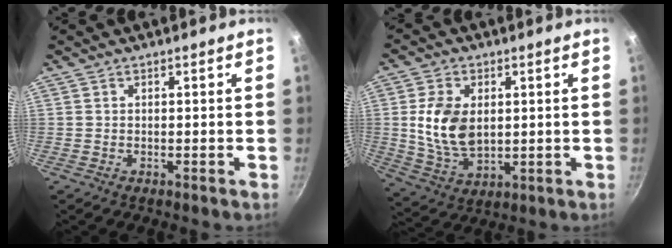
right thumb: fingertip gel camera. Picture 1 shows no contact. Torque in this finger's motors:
{"motor_torque": [0.52, 0.41, 0.90, -0.37, 0.04]}